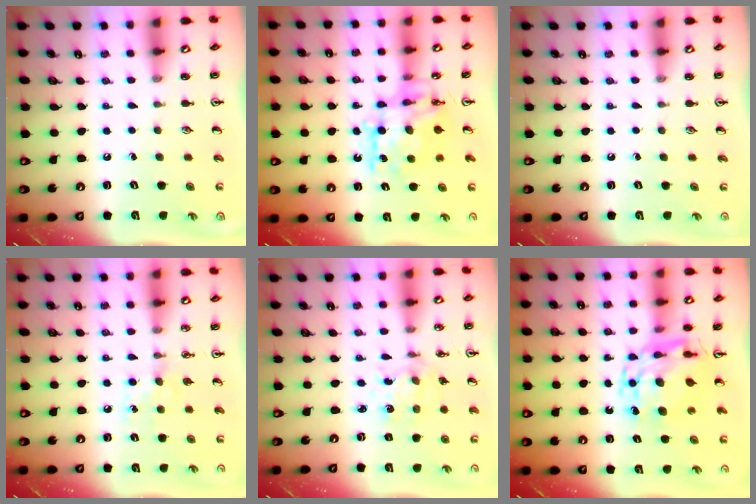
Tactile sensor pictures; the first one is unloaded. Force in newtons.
{"total": 11.5, "press": 11.4, "slide": 1.0}
{"total": 0.0}
{"total": 5.4, "press": 5.3, "slide": 0.8}
{"total": 2.7, "press": 2.7, "slide": 0.3}
{"total": 11.2, "press": 11.1, "slide": 0.9}